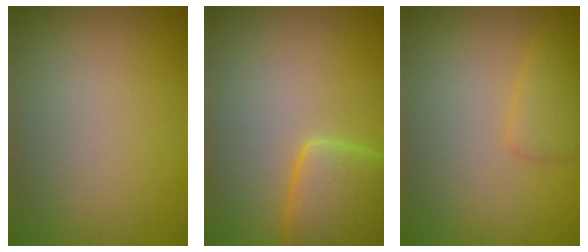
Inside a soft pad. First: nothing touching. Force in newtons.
{"total": 5.0, "press": 5.0, "slide": 0.3}
{"total": 1.9, "press": 1.9, "slide": 0.2}